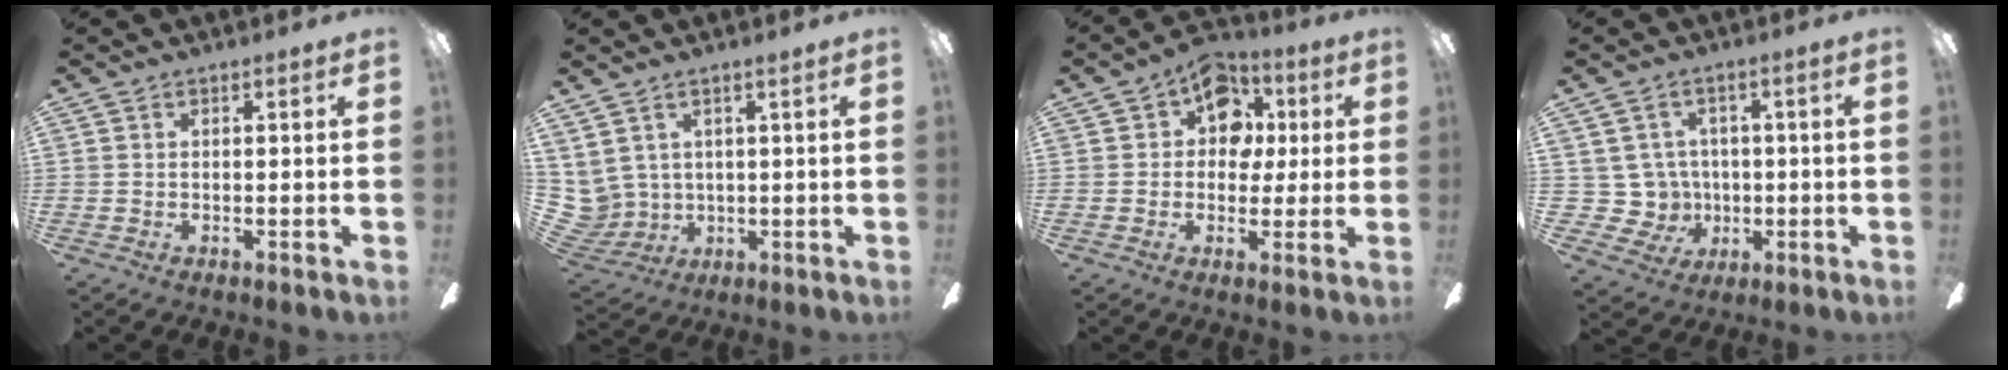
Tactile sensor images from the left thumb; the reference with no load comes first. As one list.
[{"total": 6.3, "force": [3.3, 5.2, 1.3], "torque": [-0.070, -0.017, 0.069]}, {"total": 11.3, "force": [4.1, 8.8, 5.8], "torque": [-0.079, -0.014, 0.075]}, {"total": 7.7, "force": [1.0, 7.5, 1.4], "torque": [-0.067, -0.006, 0.029]}]